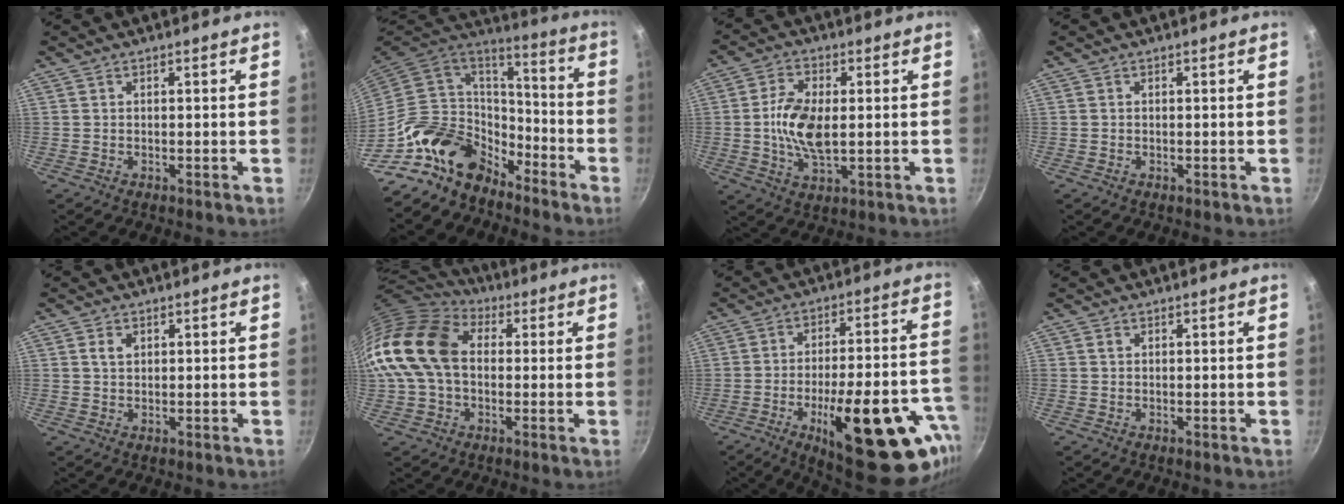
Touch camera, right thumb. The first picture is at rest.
{"total": 17.3, "force": [-11.2, 11.0, 7.3], "torque": [-0.080, 0.087, -0.205]}
{"total": 10.1, "force": [0.1, 5.2, 8.7], "torque": [-0.171, 0.002, 0.002]}
{"total": 0.0}
{"total": 2.4, "force": [0.8, 1.7, 1.4], "torque": [-0.022, 0.000, 0.017]}
{"total": 18.7, "force": [1.3, 13.6, 12.8], "torque": [-0.236, 0.037, 0.011]}
{"total": 27.0, "force": [-11.1, 9.7, 22.7], "torque": [-0.273, 0.030, -0.149]}
{"total": 0.6, "force": [0.3, 0.4, 0.4], "torque": [-0.007, -0.002, 0.005]}